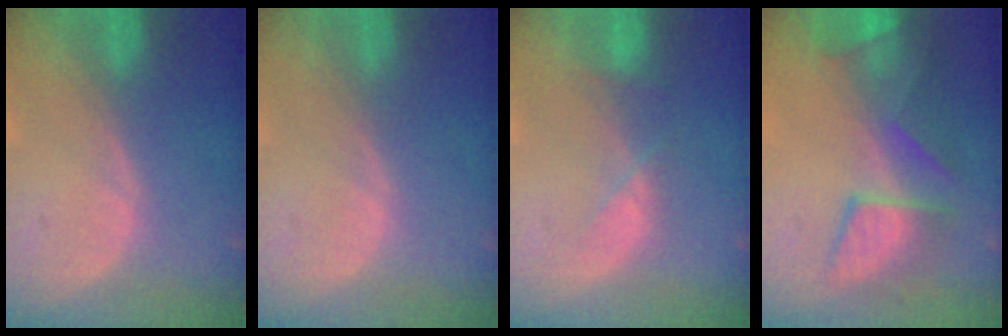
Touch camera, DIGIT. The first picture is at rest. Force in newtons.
{"total": 0.0}
{"total": 2.4, "press": 2.3, "slide": 0.5}
{"total": 7.7, "press": 7.6, "slide": 1.2}